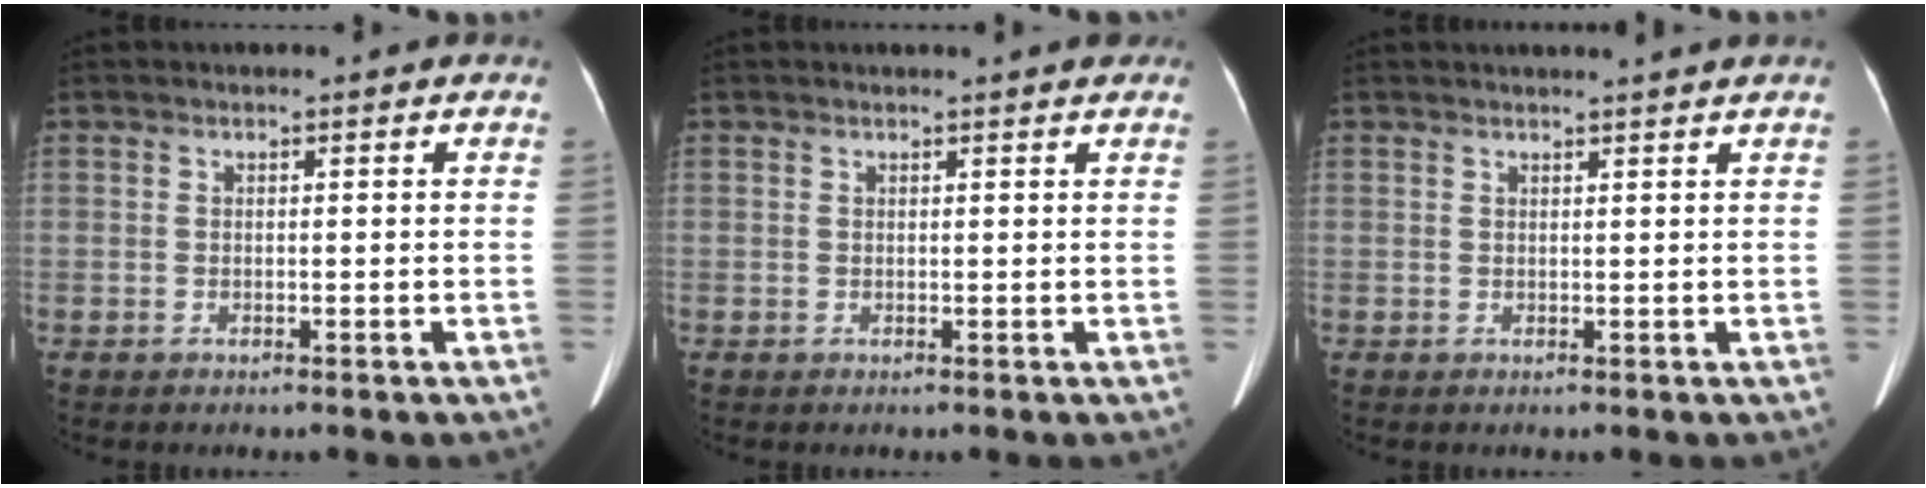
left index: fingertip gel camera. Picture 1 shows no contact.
{"total": 3.2, "force": [2.9, 0.4, 1.3], "torque": [-0.017, 0.006, 0.023]}
{"total": 3.3, "force": [3.0, -0.6, 1.1], "torque": [-0.014, 0.008, 0.035]}